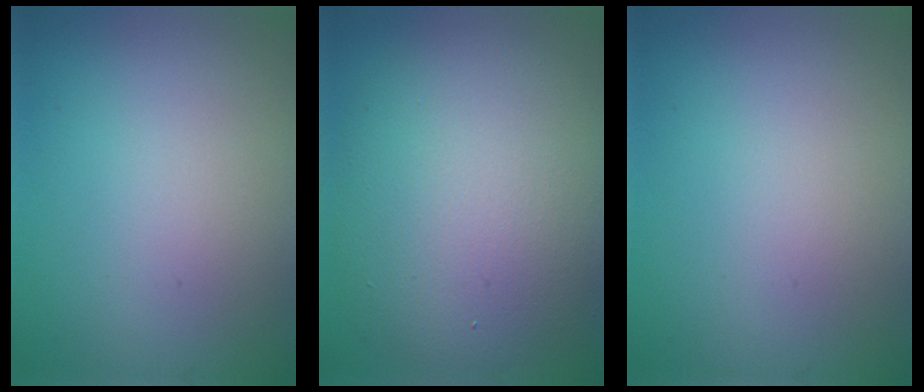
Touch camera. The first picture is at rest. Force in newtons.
{"total": 10.1, "press": 10.1, "slide": 0.7}
{"total": 0.0}